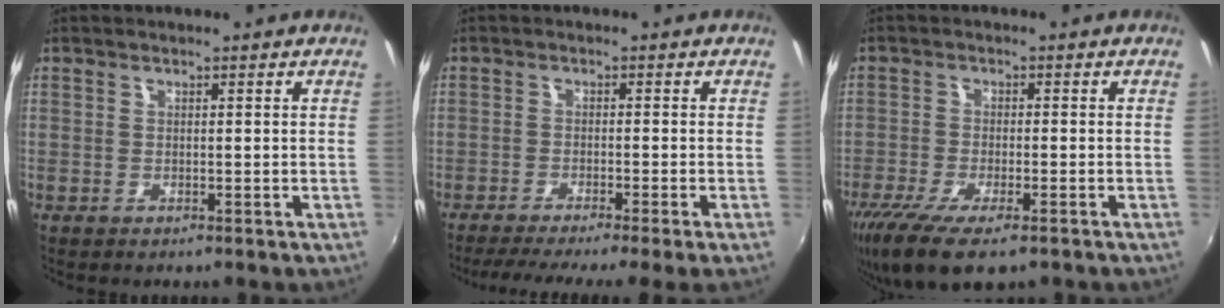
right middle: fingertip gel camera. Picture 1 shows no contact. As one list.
[{"total": 8.6, "force": [-7.2, -1.9, 4.4], "torque": [-0.091, -0.028, -0.112]}, {"total": 12.4, "force": [-8.5, 3.7, 8.3], "torque": [-0.182, -0.047, -0.148]}]